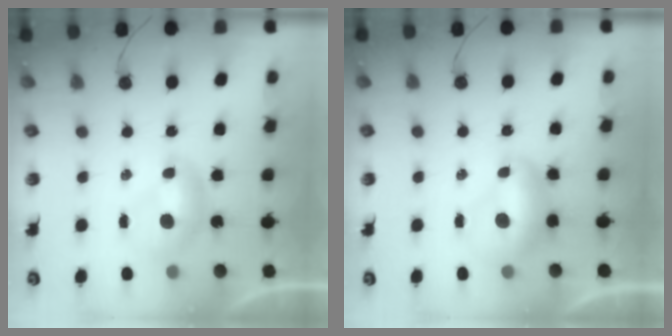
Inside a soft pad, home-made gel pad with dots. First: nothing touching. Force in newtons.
{"total": 1.6, "press": 1.4, "slide": 0.6}